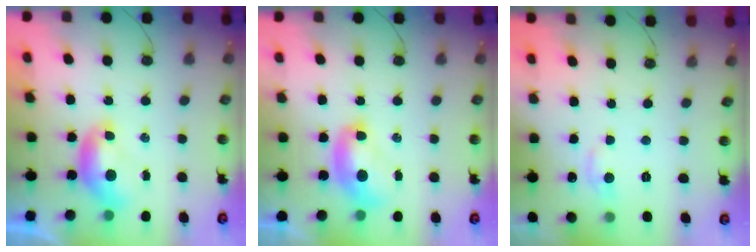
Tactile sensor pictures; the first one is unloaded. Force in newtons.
{"total": 2.1, "press": 2.1, "slide": 0.2}
{"total": 1.0, "press": 0.6, "slide": 0.9}